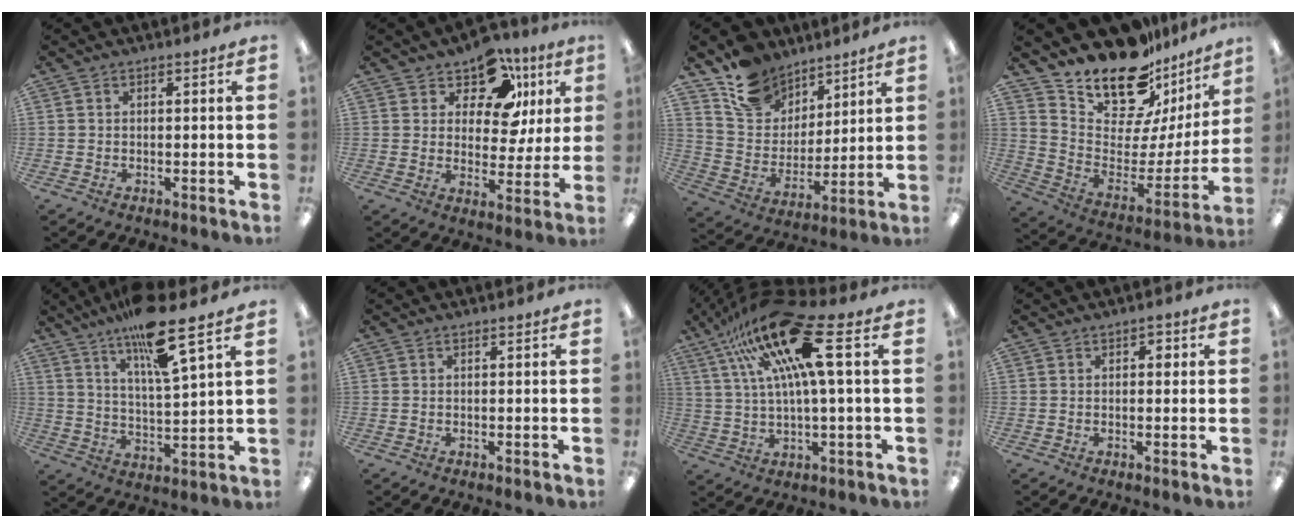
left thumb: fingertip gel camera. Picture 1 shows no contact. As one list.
[{"total": 12.9, "force": [8.0, 7.3, 7.0], "torque": [-0.116, -0.039, 0.146]}, {"total": 14.0, "force": [10.4, 8.9, 3.0], "torque": [-0.068, -0.071, 0.205]}, {"total": 18.5, "force": [16.5, 6.3, 5.4], "torque": [-0.112, -0.147, 0.292]}, {"total": 14.1, "force": [10.1, 2.1, 9.5], "torque": [-0.171, -0.050, 0.164]}, {"total": 0.0}, {"total": 21.2, "force": [10.0, 5.3, 17.9], "torque": [-0.345, -0.032, 0.158]}, {"total": 1.5, "force": [0.6, 1.0, 0.9], "torque": [-0.012, 0.002, 0.008]}]